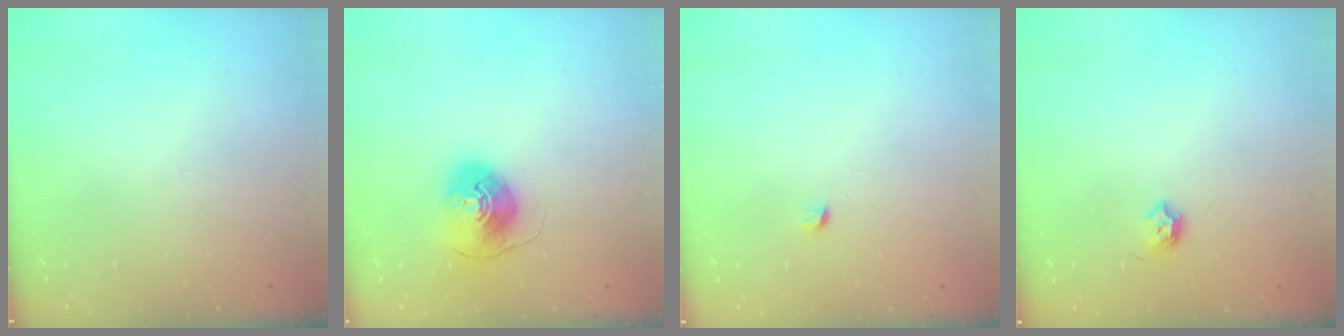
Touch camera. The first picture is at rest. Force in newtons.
{"total": 8.4, "press": 8.3, "slide": 1.5}
{"total": 2.9, "press": 2.9, "slide": 0.4}
{"total": 5.5, "press": 5.4, "slide": 0.9}